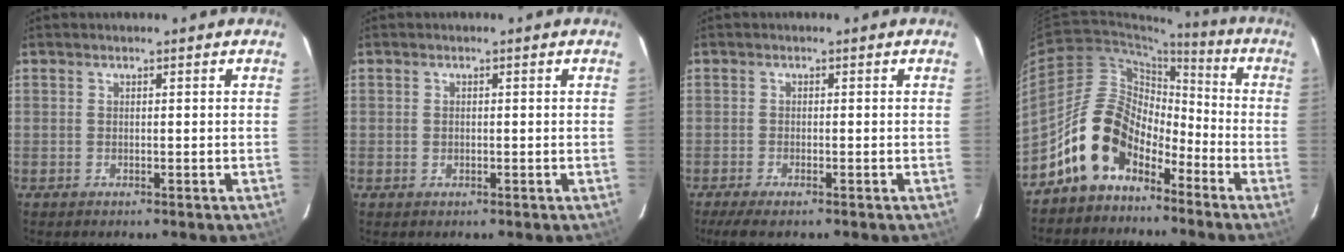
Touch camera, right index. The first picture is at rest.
{"total": 0.8, "force": [-0.2, 0.7, 0.3], "torque": [-0.003, 0.000, -0.004]}
{"total": 4.3, "force": [-3.2, 0.7, 2.7], "torque": [-0.063, -0.018, -0.057]}
{"total": 13.0, "force": [-8.5, 7.7, 6.1], "torque": [-0.116, 0.027, -0.148]}